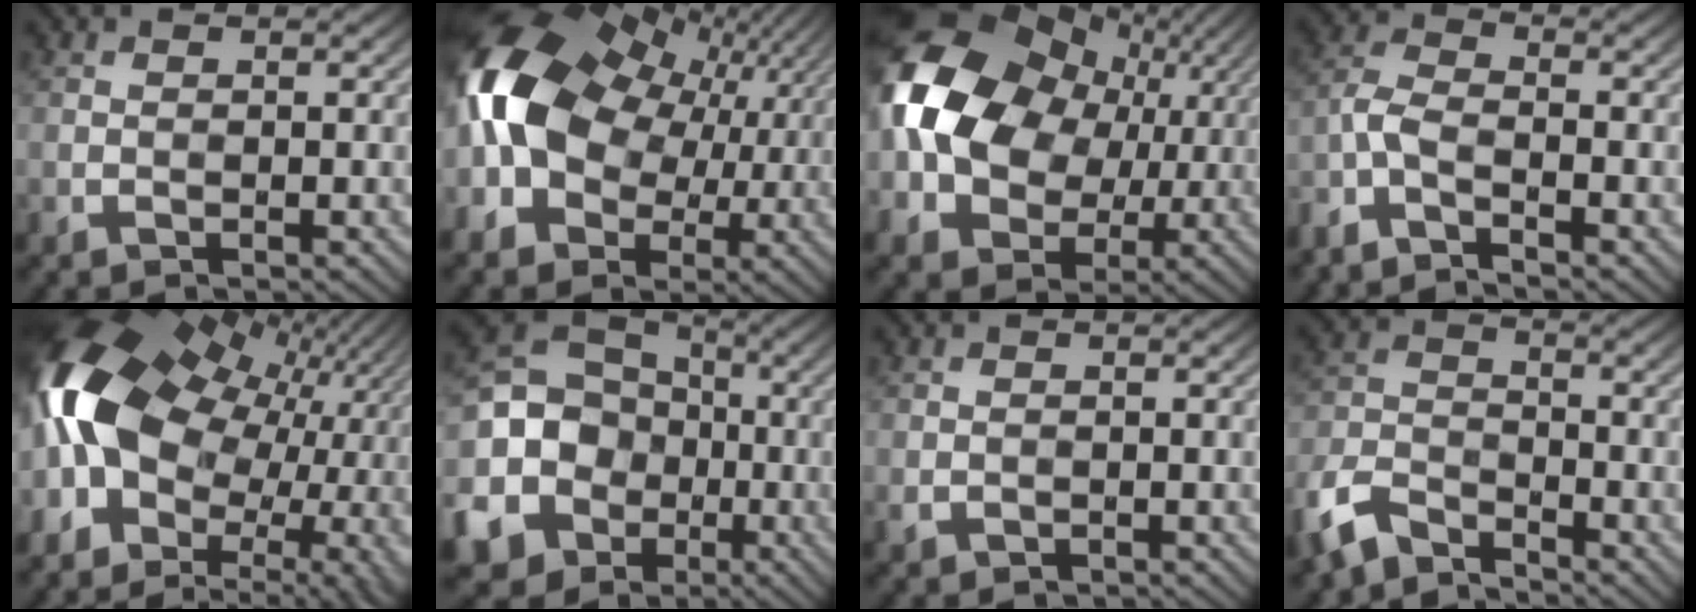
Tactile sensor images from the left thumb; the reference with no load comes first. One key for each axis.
{"total": 18.2, "fx": 1.4, "fy": 12.8, "fz": 12.8, "tx": -0.261, "ty": -0.013, "tz": 0.034}
{"total": 19.8, "fx": 2.7, "fy": 15.1, "fz": 12.4, "tx": -0.265, "ty": 0.005, "tz": 0.066}
{"total": 4.1, "fx": -3.2, "fy": 1.0, "fz": 2.3, "tx": -0.060, "ty": -0.006, "tz": -0.079}
{"total": 19.1, "fx": -0.9, "fy": 11.9, "fz": 14.9, "tx": -0.285, "ty": -0.035, "tz": 0.012}
{"total": 18.4, "fx": -5.4, "fy": 16.3, "fz": 6.8, "tx": -0.211, "ty": -0.036, "tz": -0.120}
{"total": 0.7, "fx": -0.3, "fy": 0.5, "fz": 0.4, "tx": -0.008, "ty": -0.003, "tz": -0.005}
{"total": 7.0, "fx": -5.5, "fy": 2.7, "fz": 3.4, "tx": -0.078, "ty": -0.010, "tz": -0.129}